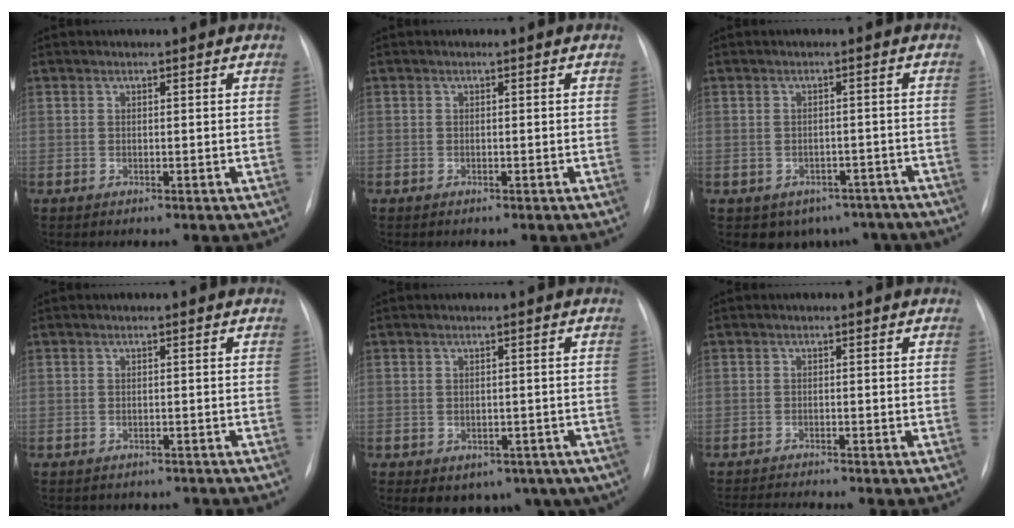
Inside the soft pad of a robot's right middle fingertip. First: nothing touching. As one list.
[{"total": 0.0}, {"total": 7.6, "force": [-5.6, 5.0, 1.2], "torque": [-0.001, 0.014, -0.062]}, {"total": 5.3, "force": [-4.7, 2.3, 0.9], "torque": [-0.010, 0.008, -0.047]}, {"total": 9.9, "force": [-5.6, 6.9, 4.3], "torque": [-0.048, 0.013, -0.065]}, {"total": 5.0, "force": [-4.6, -1.0, 1.7], "torque": [-0.023, -0.014, -0.073]}]